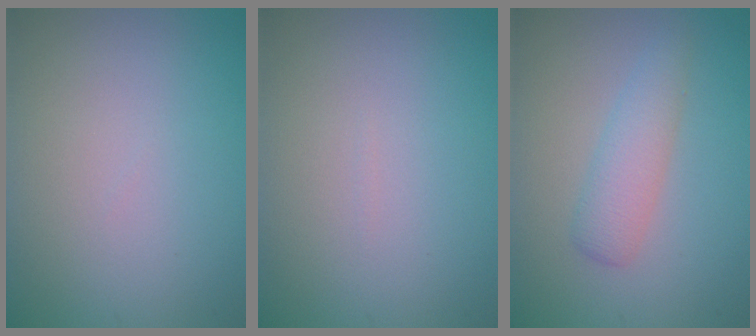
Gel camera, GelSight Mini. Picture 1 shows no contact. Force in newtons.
{"total": 0.0}
{"total": 2.6, "press": 2.6, "slide": 0.0}